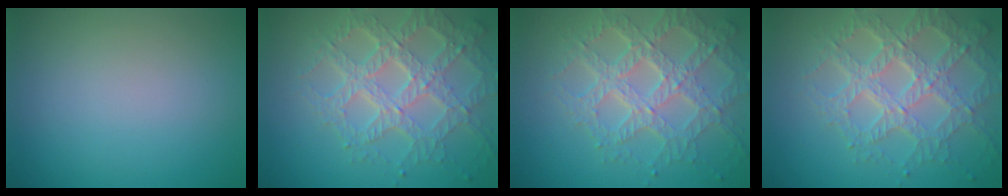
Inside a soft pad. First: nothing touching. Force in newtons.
{"total": 7.0, "press": 5.0, "slide": 4.9}
{"total": 7.0, "press": 5.0, "slide": 4.9}
{"total": 7.0, "press": 5.0, "slide": 4.9}